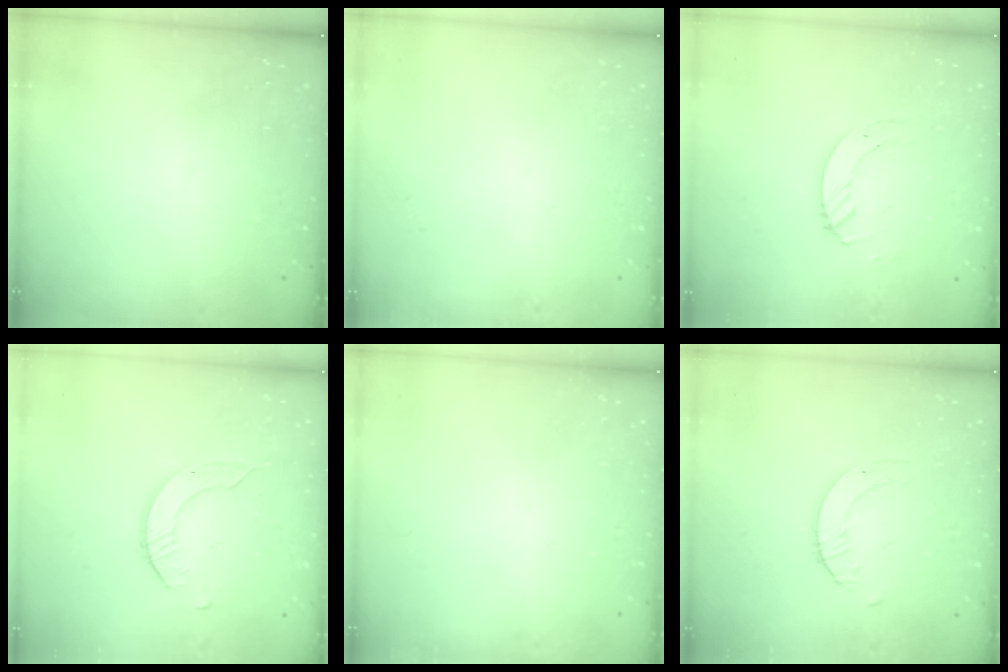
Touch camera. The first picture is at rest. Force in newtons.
{"total": 0.0}
{"total": 5.2, "press": 5.2, "slide": 0.3}
{"total": 5.3, "press": 5.3, "slide": 0.5}
{"total": 0.0}
{"total": 2.1, "press": 2.1, "slide": 0.2}